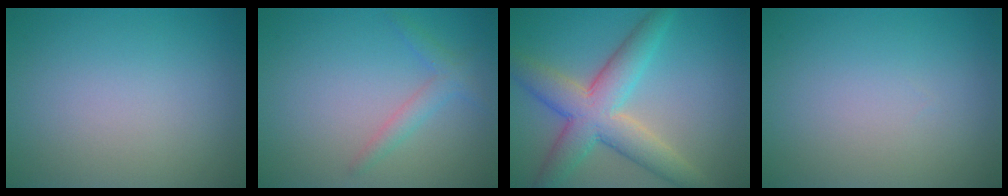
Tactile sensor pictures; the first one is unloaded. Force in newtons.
{"total": 1.9, "press": 1.9, "slide": 0.0}
{"total": 7.0, "press": 7.0, "slide": 0.2}
{"total": 0.0}